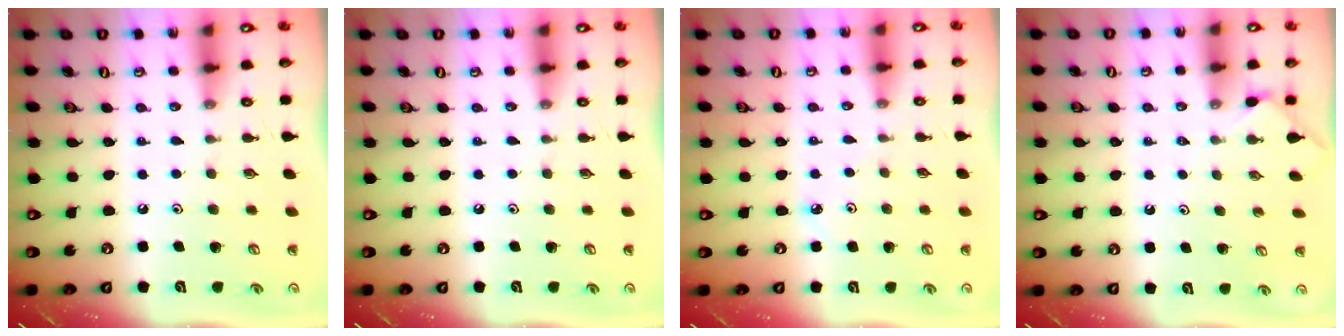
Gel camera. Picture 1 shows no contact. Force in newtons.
{"total": 0.0}
{"total": 1.8, "press": 1.8, "slide": 0.2}
{"total": 0.5, "press": 0.5, "slide": 0.2}